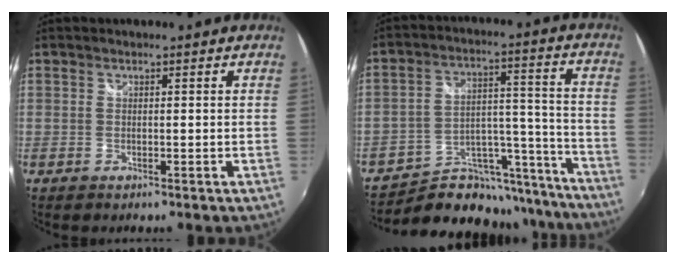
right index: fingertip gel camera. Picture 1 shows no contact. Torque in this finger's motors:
{"motor_torque": [-0.44, -0.38, -0.23, -0.16]}